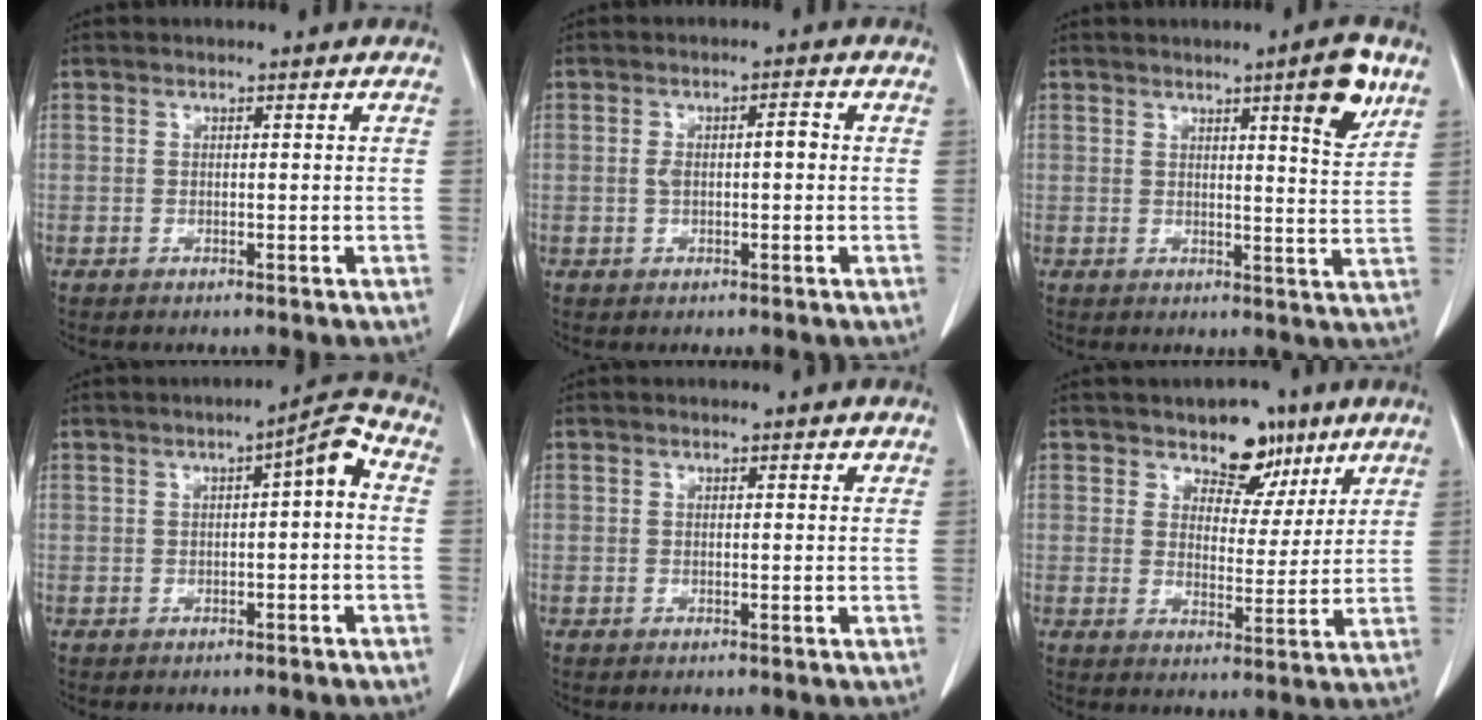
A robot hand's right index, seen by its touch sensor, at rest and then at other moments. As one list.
[{"total": 3.1, "force": [0.0, 1.2, 2.9], "torque": [-0.062, 0.016, 0.004]}, {"total": 6.9, "force": [4.1, 0.5, 5.6], "torque": [-0.071, -0.012, 0.052]}, {"total": 4.5, "force": [0.3, 0.7, 4.4], "torque": [-0.058, 0.018, -0.001]}, {"total": 0.9, "force": [0.8, 0.3, 0.3], "torque": [-0.009, 0.007, 0.007]}, {"total": 7.1, "force": [4.9, 4.1, 3.1], "torque": [-0.032, 0.001, 0.075]}]